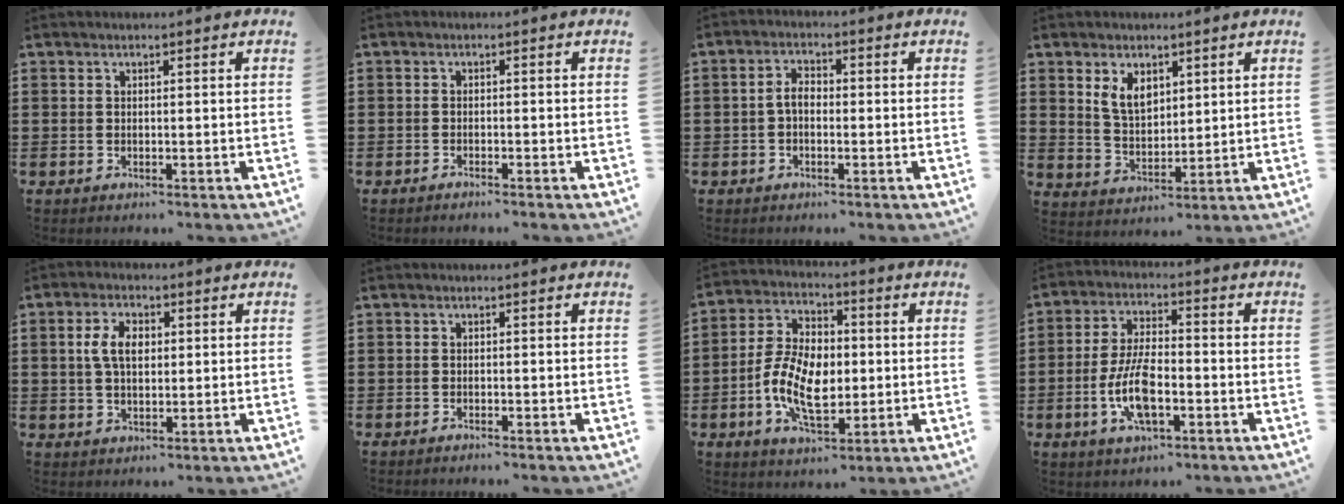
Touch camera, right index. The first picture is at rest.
{"total": 1.2, "force": [-1.1, -0.2, 0.0], "torque": [-0.001, 0.000, -0.023]}
{"total": 2.9, "force": [-0.7, 1.6, 2.3], "torque": [-0.053, 0.003, -0.016]}
{"total": 5.1, "force": [2.5, 3.0, 3.1], "torque": [-0.072, 0.009, 0.046]}
{"total": 5.0, "force": [0.8, 2.8, 4.0], "torque": [-0.093, 0.011, 0.009]}
{"total": 0.8, "force": [-0.8, -0.2, 0.0], "torque": [-0.002, -0.002, -0.016]}
{"total": 9.8, "force": [-1.5, 5.9, 7.6], "torque": [-0.175, 0.006, -0.030]}
{"total": 8.9, "force": [-2.6, 3.4, 7.7], "torque": [-0.174, -0.008, -0.052]}